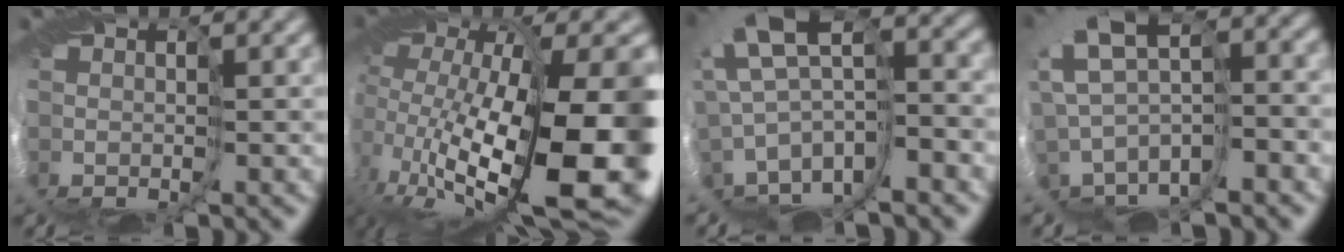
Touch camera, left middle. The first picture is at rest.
{"total": 14.5, "force": [-2.2, 5.8, 13.1], "torque": [-0.227, -0.047, -0.010]}
{"total": 6.8, "force": [-0.8, 2.6, 6.2], "torque": [-0.146, 0.020, -0.001]}
{"total": 4.2, "force": [0.7, 1.8, 3.7], "torque": [-0.089, 0.022, 0.019]}